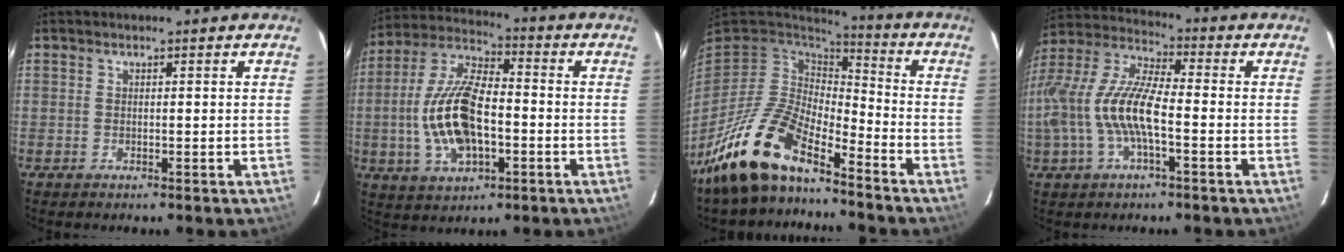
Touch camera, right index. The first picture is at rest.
{"total": 16.5, "force": [-2.7, 8.1, 14.1], "torque": [-0.298, 0.005, -0.044]}
{"total": 14.9, "force": [-11.5, 4.7, 8.1], "torque": [-0.167, -0.010, -0.223]}
{"total": 15.5, "force": [-3.3, 5.1, 14.2], "torque": [-0.289, 0.001, -0.063]}